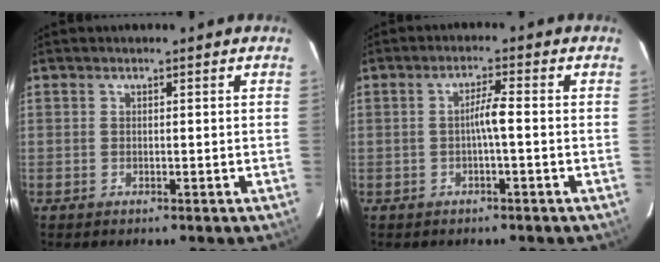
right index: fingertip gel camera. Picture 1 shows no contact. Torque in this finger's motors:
{"motor_torque": [0.22, 0.02, 0.04, 0.06]}